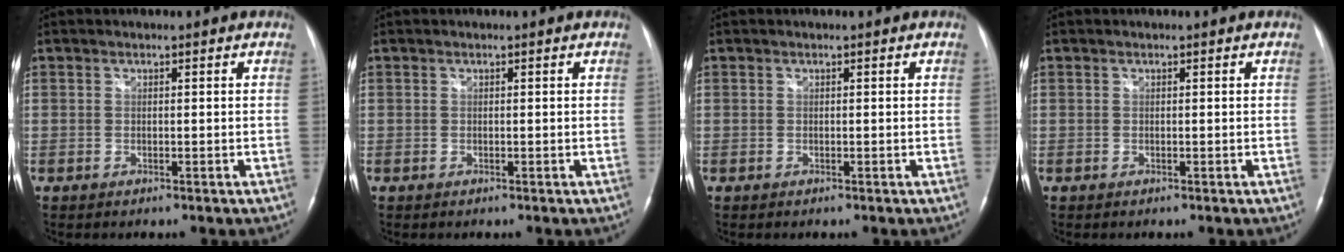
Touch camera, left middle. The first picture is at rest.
{"total": 0.0}
{"total": 0.0}
{"total": 0.0}